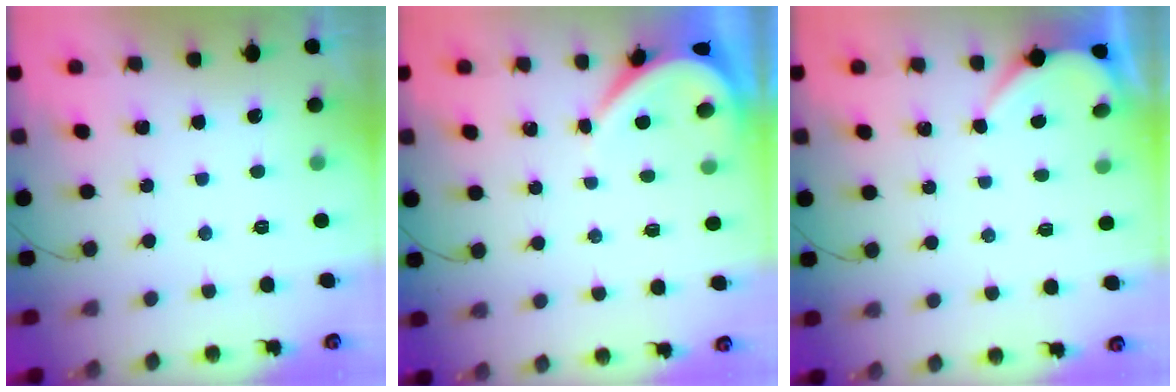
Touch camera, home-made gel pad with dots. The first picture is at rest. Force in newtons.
{"total": 3.4, "press": 3.4, "slide": 0.5}
{"total": 1.8, "press": 1.8, "slide": 0.3}